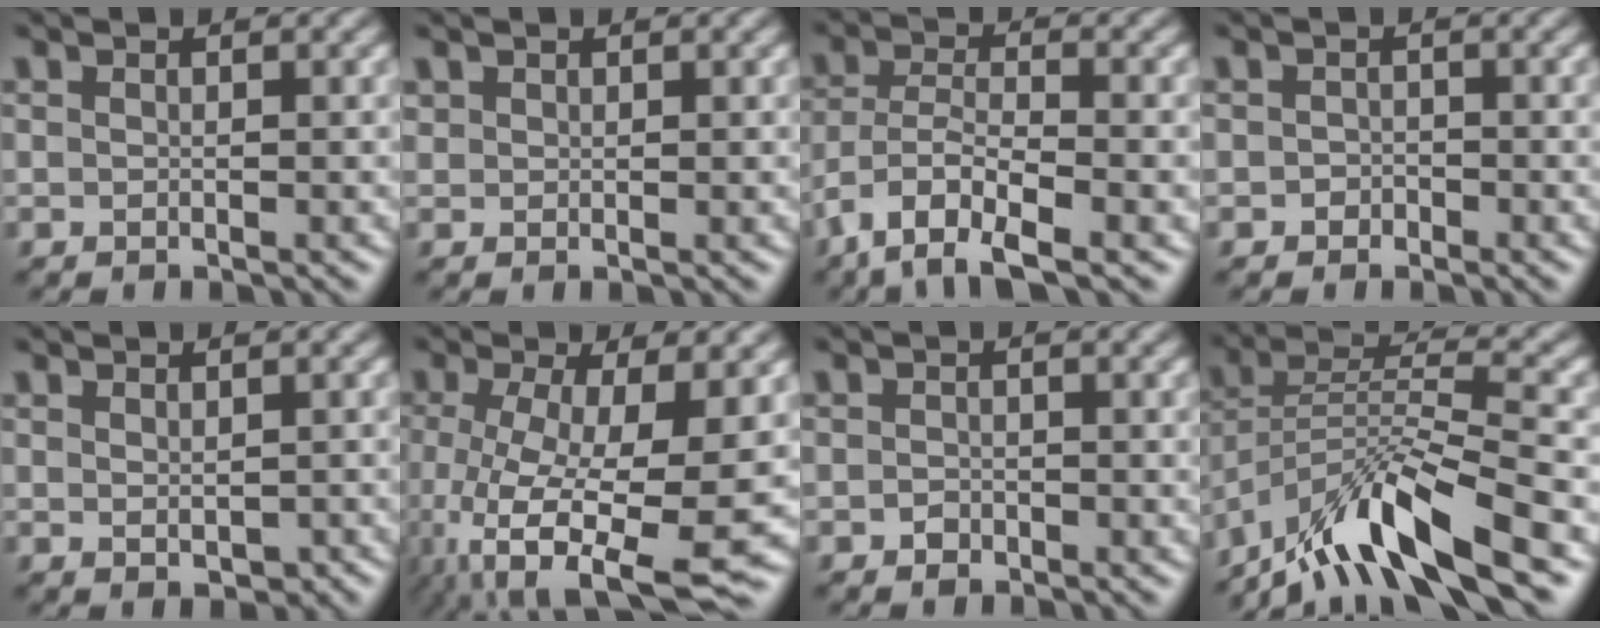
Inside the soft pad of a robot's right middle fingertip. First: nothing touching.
{"total": 0.7, "force": [0.7, 0.2, 0.0], "torque": [0.002, 0.002, 0.016]}
{"total": 7.6, "force": [-4.6, 2.8, 5.3], "torque": [-0.098, -0.002, -0.091]}
{"total": 0.7, "force": [-0.4, 0.6, 0.0], "torque": [0.003, 0.002, -0.005]}
{"total": 1.4, "force": [0.1, 0.8, 1.1], "torque": [-0.017, -0.006, 0.010]}
{"total": 10.8, "force": [-3.0, 3.5, 9.7], "torque": [-0.181, -0.027, -0.042]}
{"total": 0.8, "force": [-0.4, 0.7, 0.3], "torque": [-0.006, 0.001, -0.007]}
{"total": 10.9, "force": [-7.6, 2.8, 7.3], "torque": [-0.129, 0.005, -0.155]}